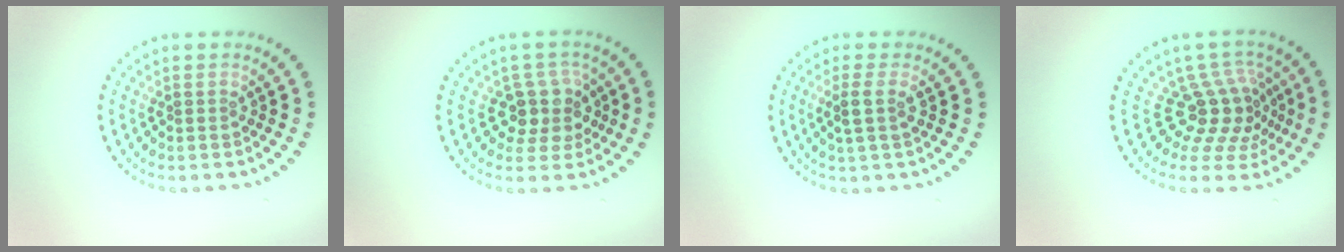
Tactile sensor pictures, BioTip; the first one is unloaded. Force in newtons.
{"total": 3.2, "press": 2.7, "slide": 1.7}
{"total": 2.0, "press": 1.6, "slide": 1.2}
{"total": 4.5, "press": 3.1, "slide": 3.2}